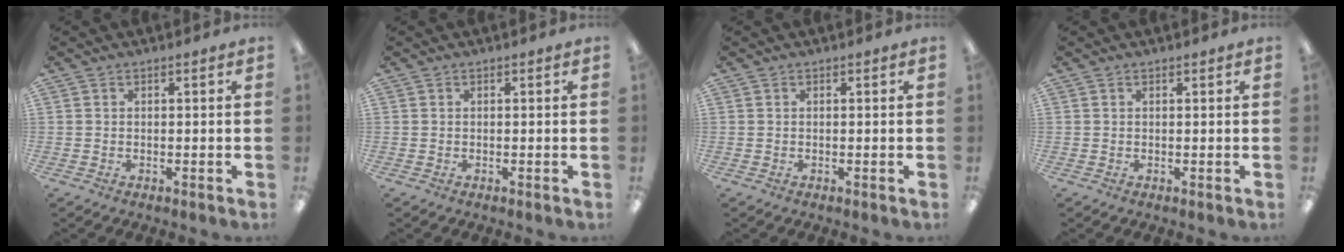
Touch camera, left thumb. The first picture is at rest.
{"total": 0.0}
{"total": 0.0}
{"total": 0.0}